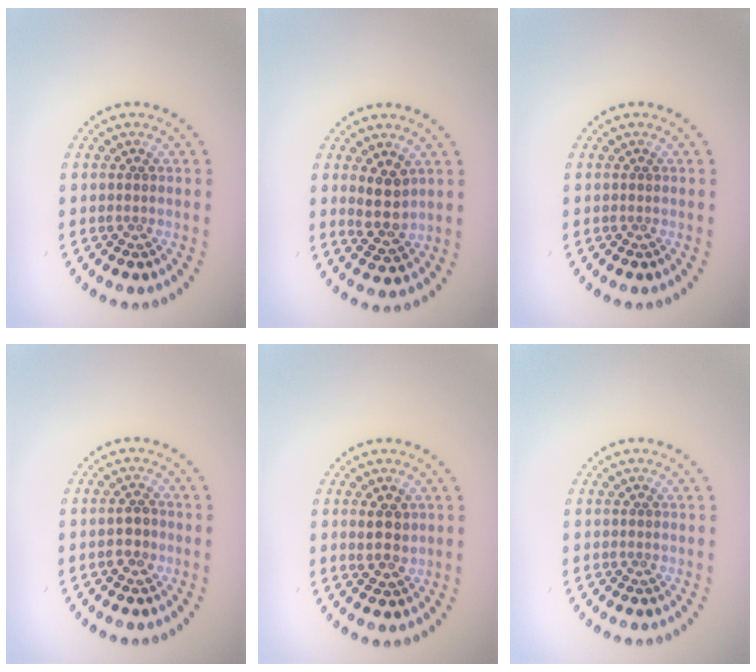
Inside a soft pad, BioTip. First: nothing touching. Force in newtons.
{"total": 2.9, "press": 2.5, "slide": 1.4}
{"total": 0.0}
{"total": 2.0, "press": 1.9, "slide": 0.6}
{"total": 2.3, "press": 2.2, "slide": 0.7}
{"total": 0.0}